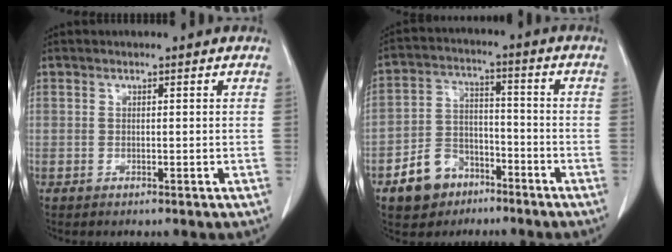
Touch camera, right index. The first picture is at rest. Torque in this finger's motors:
{"motor_torque": [-0.02, -0.20, -0.12, -0.11]}